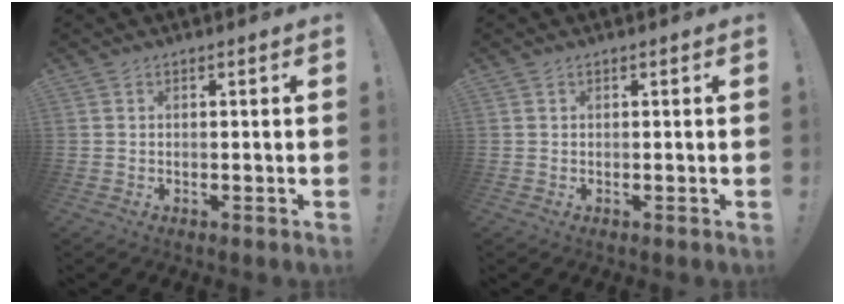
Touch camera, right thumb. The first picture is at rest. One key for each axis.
{"total": 0.0}